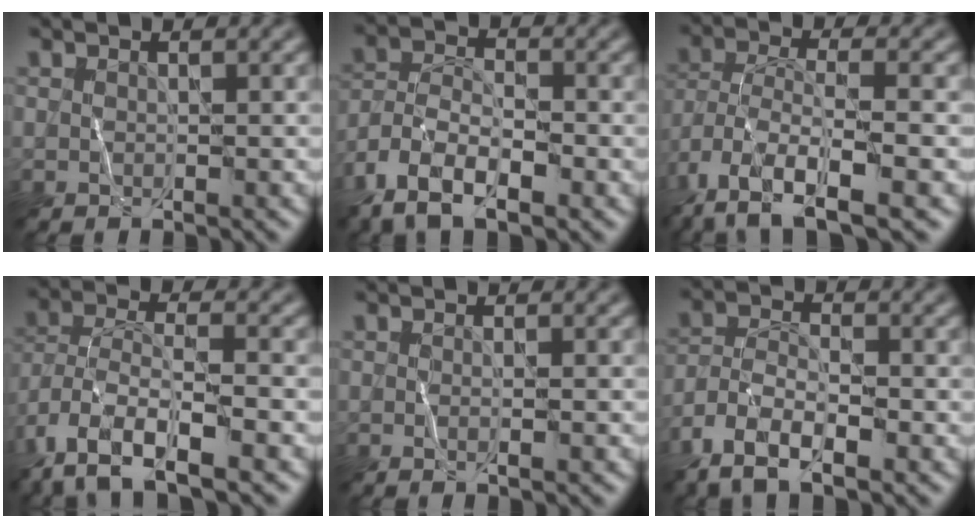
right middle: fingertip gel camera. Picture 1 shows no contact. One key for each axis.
{"total": 6.4, "fx": -4.4, "fy": 2.5, "fz": 3.9, "tx": -0.079, "ty": 0.000, "tz": -0.097}
{"total": 10.1, "fx": -6.2, "fy": 3.1, "fz": 7.4, "tx": -0.157, "ty": -0.010, "tz": -0.119}
{"total": 10.2, "fx": -6.2, "fy": 3.6, "fz": 7.3, "tx": -0.155, "ty": -0.012, "tz": -0.121}
{"total": 0.6, "fx": -0.1, "fy": -0.1, "fz": 0.6, "tx": -0.014, "ty": 0.001, "tz": -0.002}
{"total": 5.1, "fx": -3.5, "fy": 1.7, "fz": 3.3, "tx": -0.068, "ty": 0.002, "tz": -0.078}